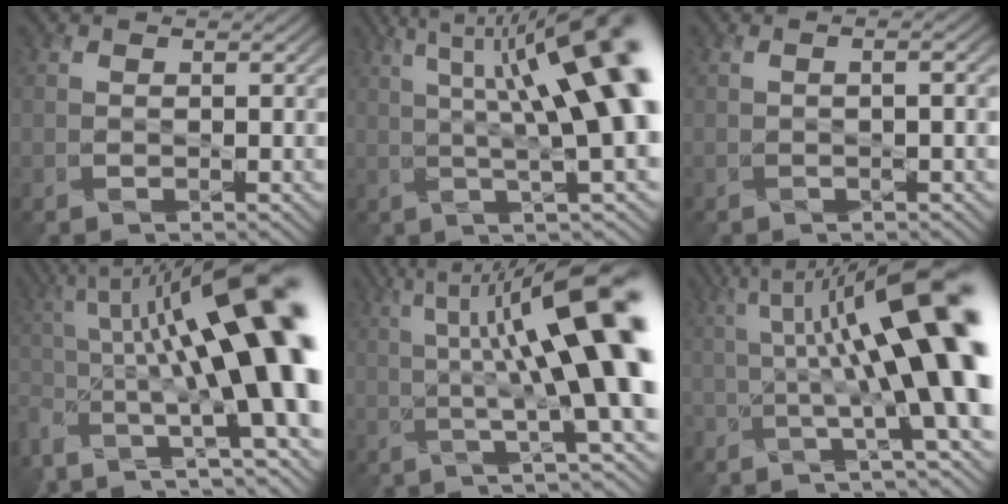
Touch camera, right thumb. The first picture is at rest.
{"total": 15.4, "force": [3.8, 3.9, 14.4], "torque": [-0.211, 0.022, 0.071]}
{"total": 1.9, "force": [-0.1, 0.6, 1.8], "torque": [-0.024, 0.006, -0.002]}
{"total": 20.9, "force": [-2.6, 6.3, 19.8], "torque": [-0.302, 0.006, -0.052]}
{"total": 15.7, "force": [2.1, 3.4, 15.1], "torque": [-0.215, 0.012, 0.045]}
{"total": 16.3, "force": [0.9, 4.3, 15.7], "torque": [-0.224, 0.010, 0.017]}